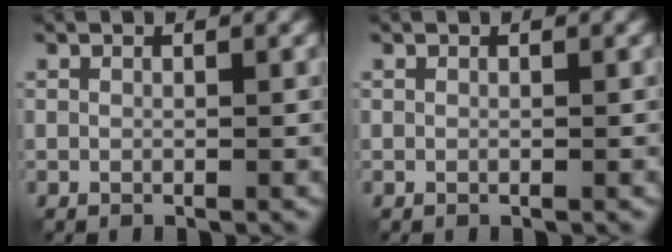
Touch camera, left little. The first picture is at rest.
{"total": 0.0}